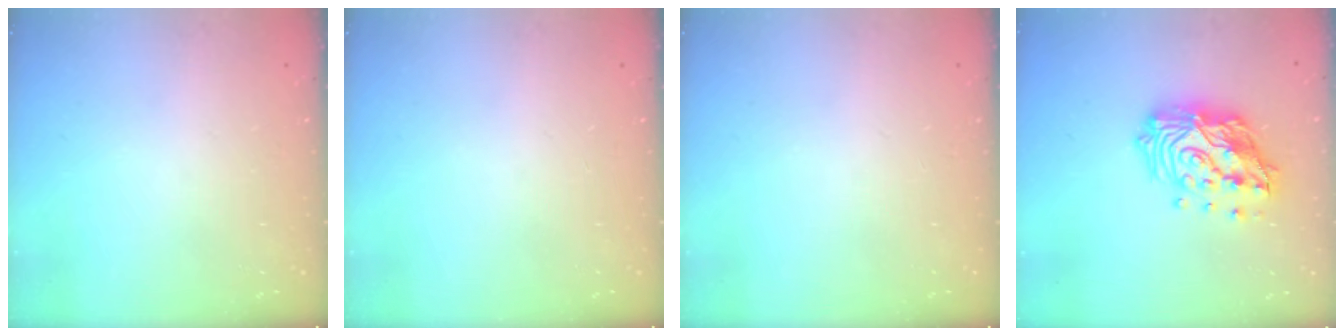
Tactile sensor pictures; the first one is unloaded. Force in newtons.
{"total": 0.0}
{"total": 0.0}
{"total": 18.6, "press": 18.6, "slide": 1.4}